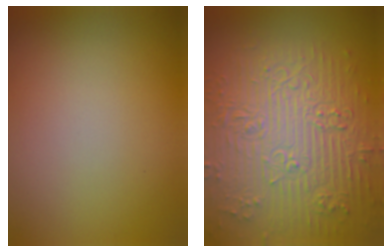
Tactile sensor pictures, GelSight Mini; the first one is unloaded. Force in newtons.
{"total": 11.0, "press": 7.5, "slide": 8.0}